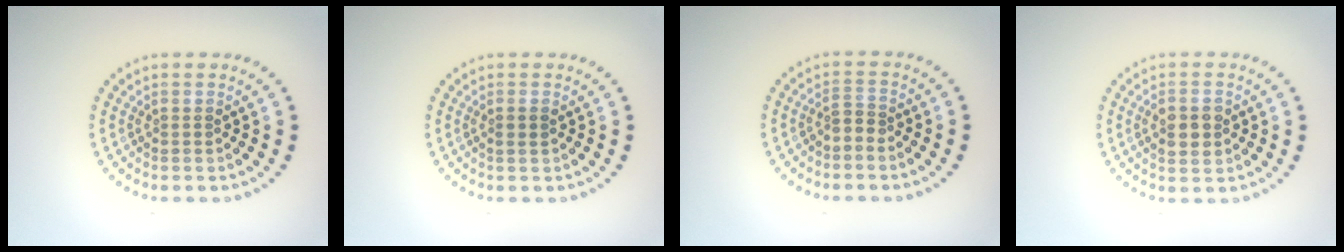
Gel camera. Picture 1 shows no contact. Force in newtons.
{"total": 0.9, "press": 0.8, "slide": 0.5}
{"total": 1.2, "press": 0.7, "slide": 1.0}
{"total": 2.9, "press": 2.9, "slide": 0.2}